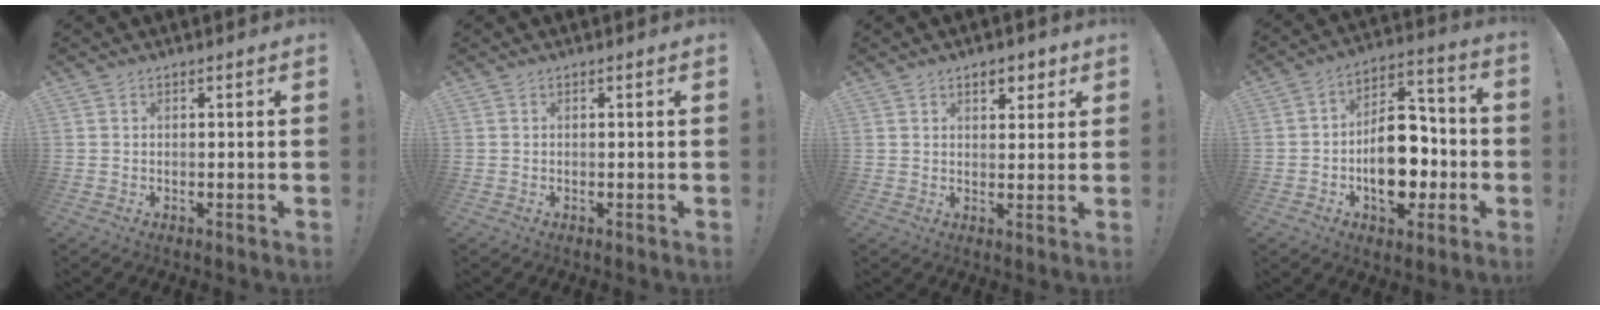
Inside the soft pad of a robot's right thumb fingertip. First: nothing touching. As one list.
[{"total": 0.0}, {"total": 4.5, "force": [2.7, 2.8, 2.3], "torque": [-0.017, -0.010, 0.044]}, {"total": 16.5, "force": [-4.3, 10.8, 11.7], "torque": [-0.154, 0.033, -0.064]}]